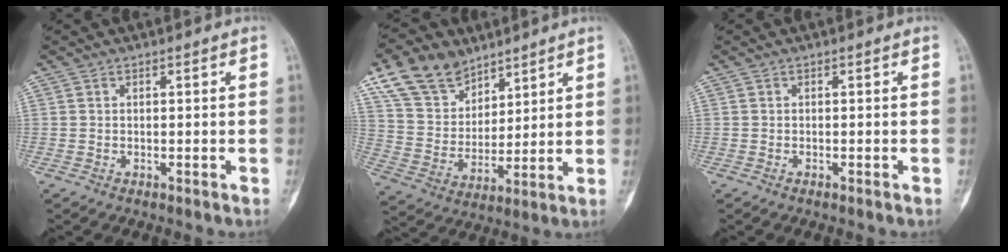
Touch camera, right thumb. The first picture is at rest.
{"total": 13.7, "force": [9.4, 8.7, 4.9], "torque": [-0.064, -0.032, 0.188]}
{"total": 0.6, "force": [-0.5, 0.3, 0.3], "torque": [-0.002, 0.001, -0.010]}